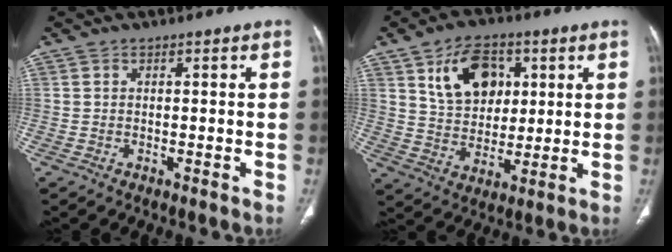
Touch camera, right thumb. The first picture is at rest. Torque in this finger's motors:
{"motor_torque": [0.51, 0.58, 0.27, -0.20, 0.06]}